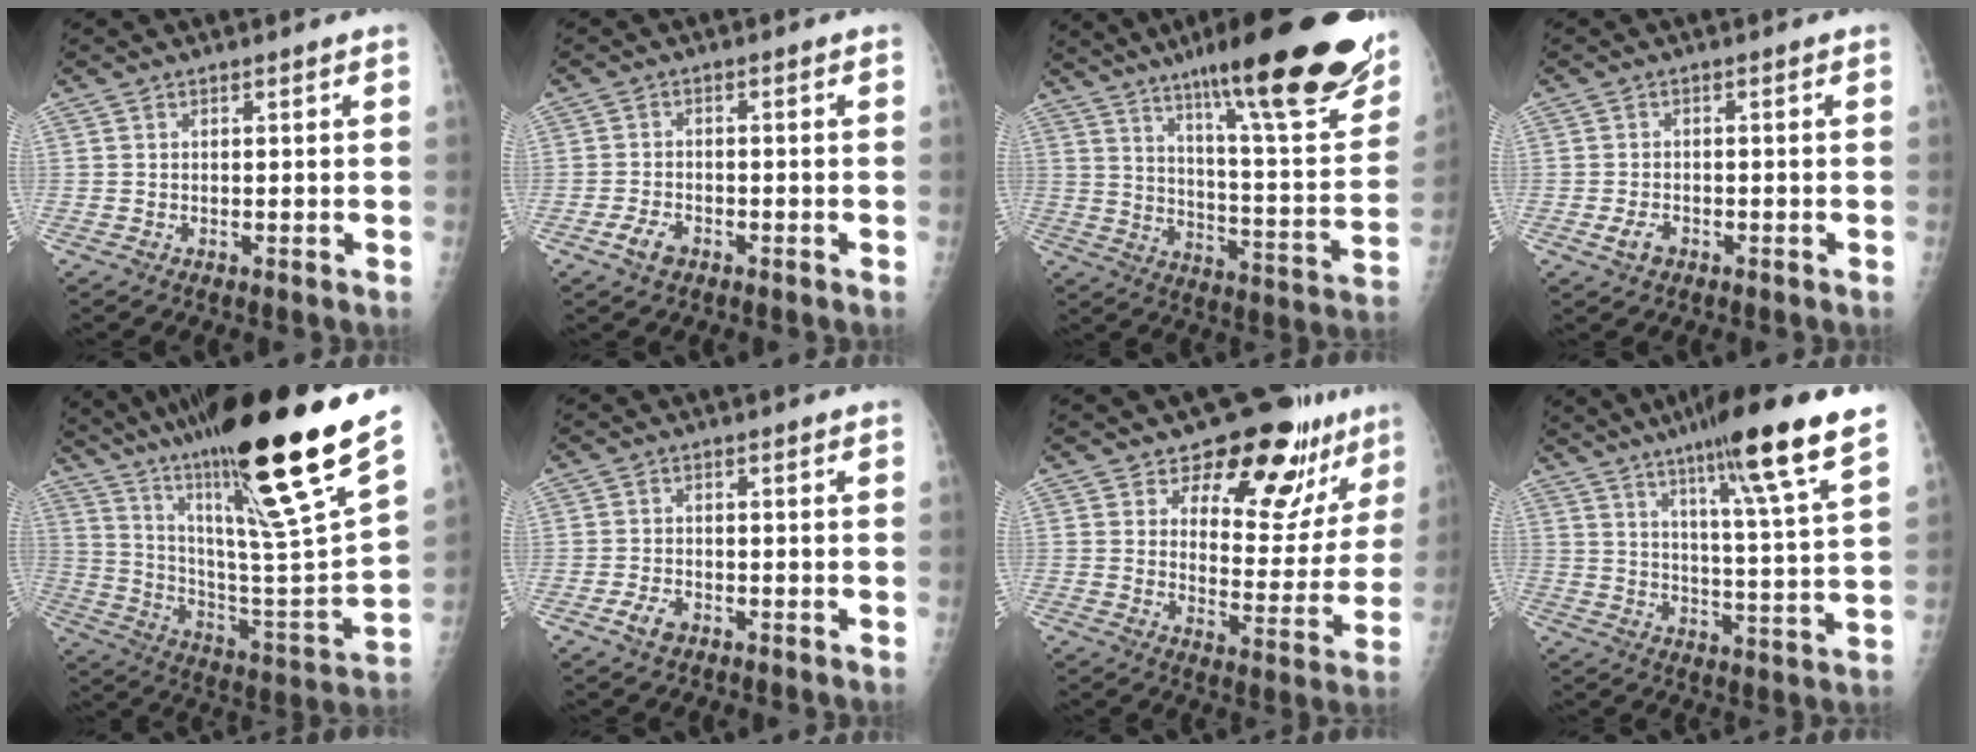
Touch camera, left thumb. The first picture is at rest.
{"total": 3.5, "force": [-2.1, 2.1, 1.9], "torque": [-0.034, 0.009, -0.037]}
{"total": 31.3, "force": [20.0, 5.7, 23.5], "torque": [-0.286, -0.063, 0.290]}
{"total": 2.9, "force": [-1.4, 1.9, 1.7], "torque": [-0.028, 0.003, -0.023]}
{"total": 33.5, "force": [22.3, 3.4, 24.8], "torque": [-0.390, -0.083, 0.369]}
{"total": 3.2, "force": [-1.8, 2.0, 1.7], "torque": [-0.029, 0.006, -0.032]}
{"total": 16.8, "force": [11.9, 8.3, 8.5], "torque": [-0.047, -0.080, 0.151]}
{"total": 18.0, "force": [11.4, 1.0, 13.9], "torque": [-0.197, -0.049, 0.166]}